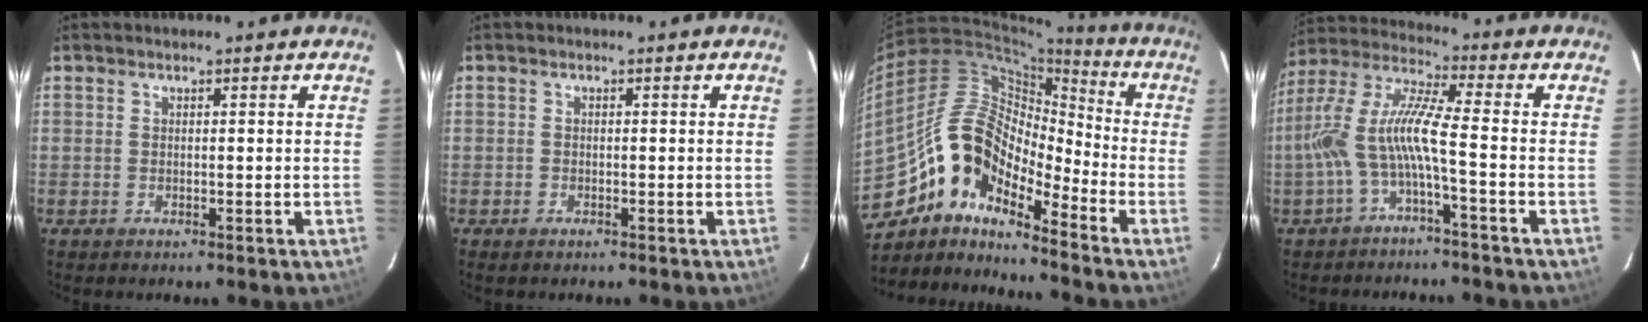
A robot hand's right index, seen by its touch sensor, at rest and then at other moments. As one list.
[{"total": 0.9, "force": [-0.7, 0.5, 0.3], "torque": [-0.007, -0.002, -0.015]}, {"total": 15.6, "force": [-10.7, 6.8, 9.1], "torque": [-0.156, 0.007, -0.218]}, {"total": 10.3, "force": [-3.3, 0.6, 9.7], "torque": [-0.209, 0.012, -0.067]}]